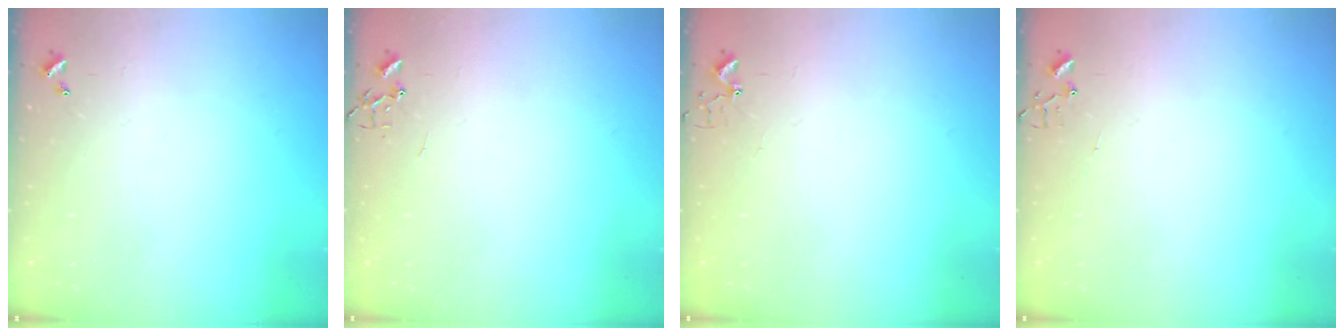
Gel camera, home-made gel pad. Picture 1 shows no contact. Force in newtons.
{"total": 0.0}
{"total": 2.7, "press": 2.7, "slide": 0.2}
{"total": 5.0, "press": 5.0, "slide": 0.4}